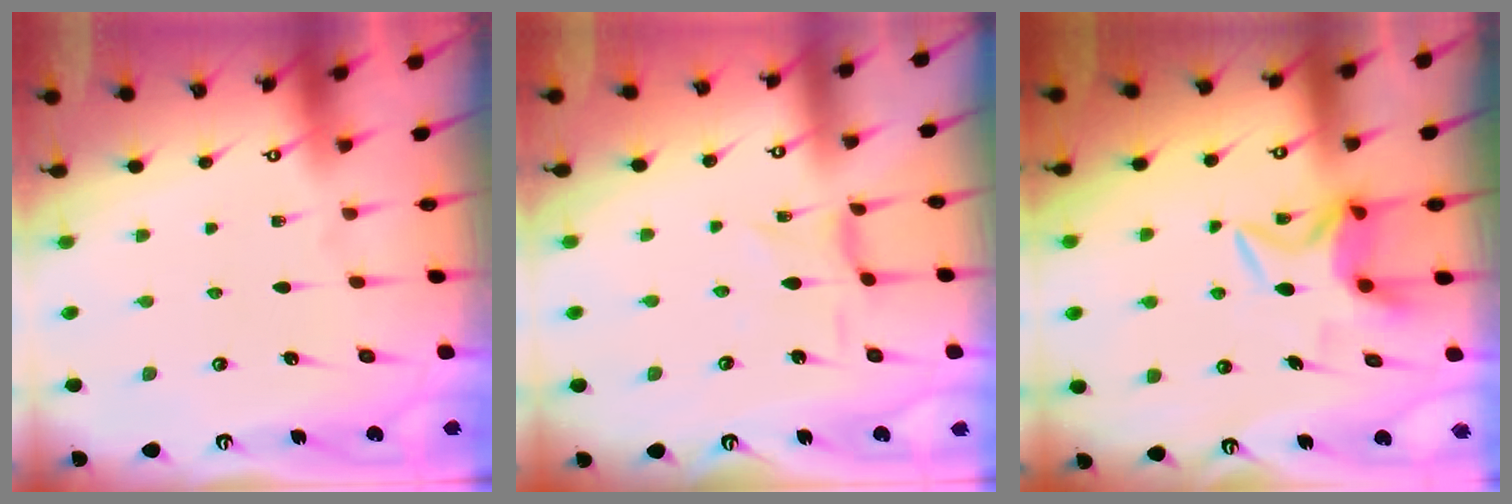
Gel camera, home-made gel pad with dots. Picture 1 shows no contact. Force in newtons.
{"total": 0.6, "press": 0.6, "slide": 0.2}
{"total": 7.1, "press": 7.0, "slide": 0.7}